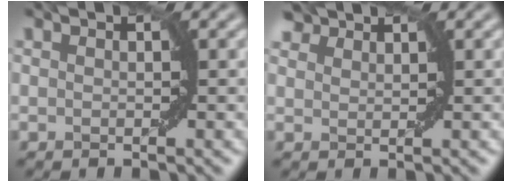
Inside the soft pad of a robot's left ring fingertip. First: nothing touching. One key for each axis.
{"total": 2.1, "fx": 1.9, "fy": 0.7, "fz": 0.4, "tx": -0.010, "ty": 0.007, "tz": 0.035}